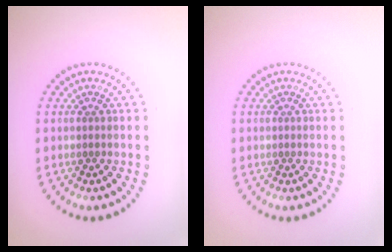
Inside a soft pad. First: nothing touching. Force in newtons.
{"total": 0.0}